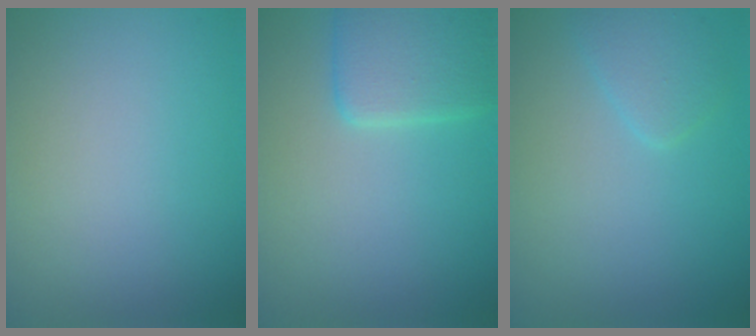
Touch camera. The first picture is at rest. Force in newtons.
{"total": 3.9, "press": 3.9, "slide": 0.2}
{"total": 1.8, "press": 1.8, "slide": 0.1}